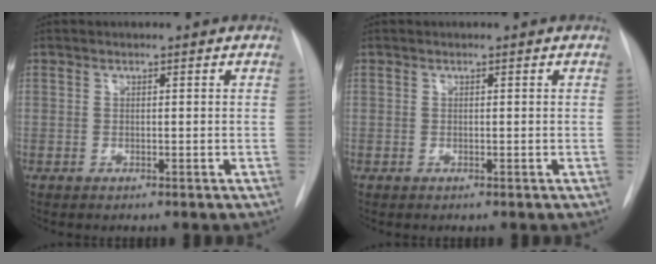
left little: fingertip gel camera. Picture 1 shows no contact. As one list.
[{"total": 0.0}]